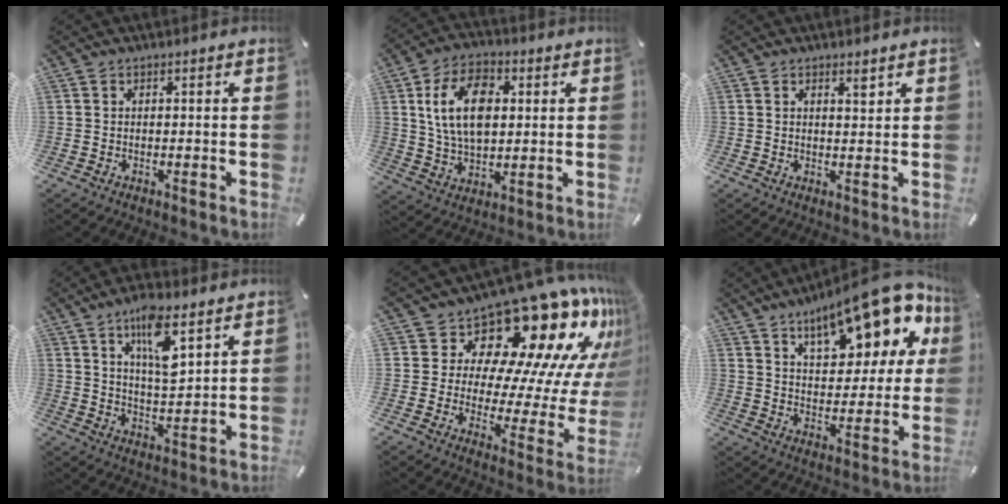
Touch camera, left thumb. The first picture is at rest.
{"total": 13.9, "force": [3.0, 9.1, 10.1], "torque": [-0.199, 0.008, 0.051]}
{"total": 2.3, "force": [1.6, 0.6, 1.6], "torque": [-0.026, -0.003, 0.026]}
{"total": 10.9, "force": [6.2, 3.6, 8.1], "torque": [-0.132, -0.026, 0.103]}
{"total": 20.3, "force": [13.7, 9.5, 11.6], "torque": [-0.144, -0.128, 0.221]}
{"total": 20.4, "force": [13.1, 8.5, 13.1], "torque": [-0.196, -0.076, 0.220]}